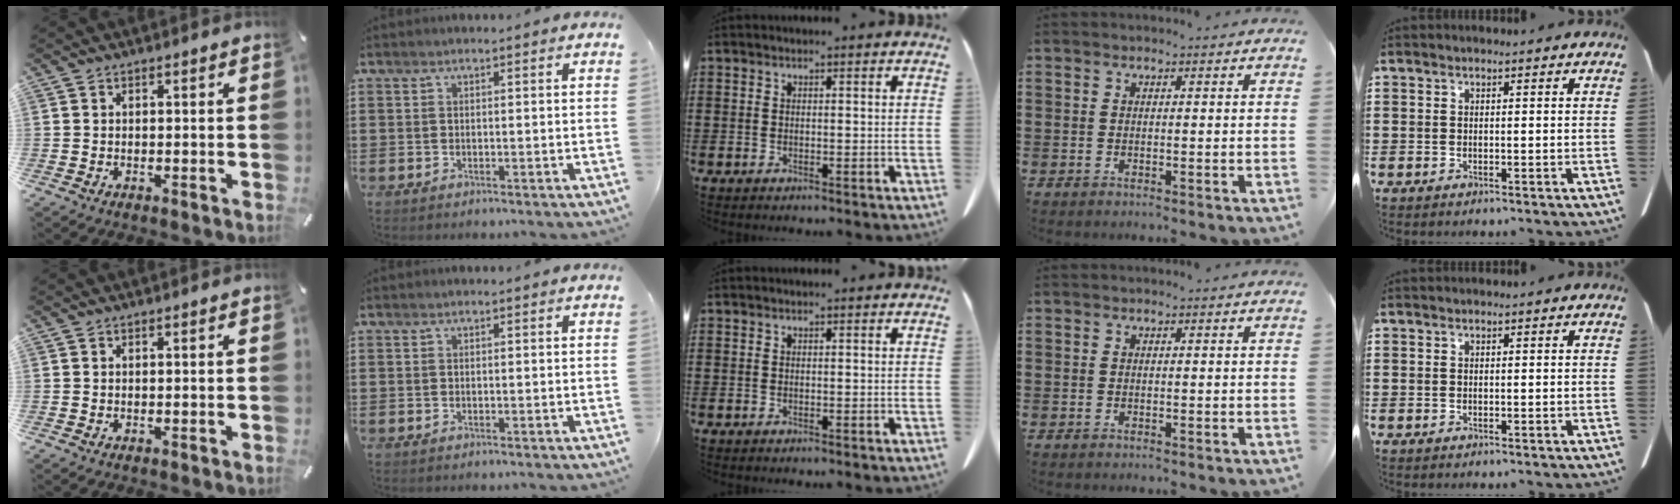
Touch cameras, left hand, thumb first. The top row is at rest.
{}